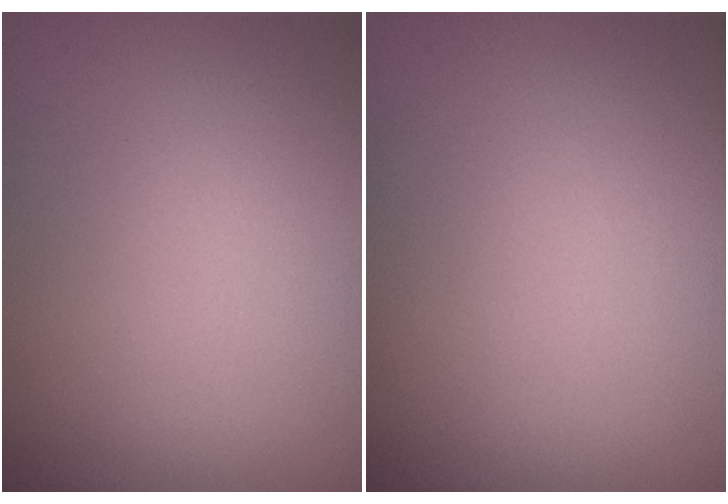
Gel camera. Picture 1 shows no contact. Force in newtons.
{"total": 0.0}